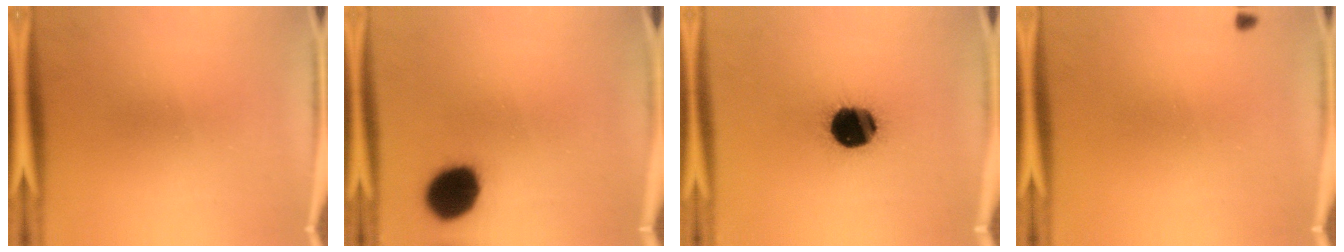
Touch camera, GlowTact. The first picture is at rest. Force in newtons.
{"total": 13.4}
{"total": 19.9}
{"total": 0.6}